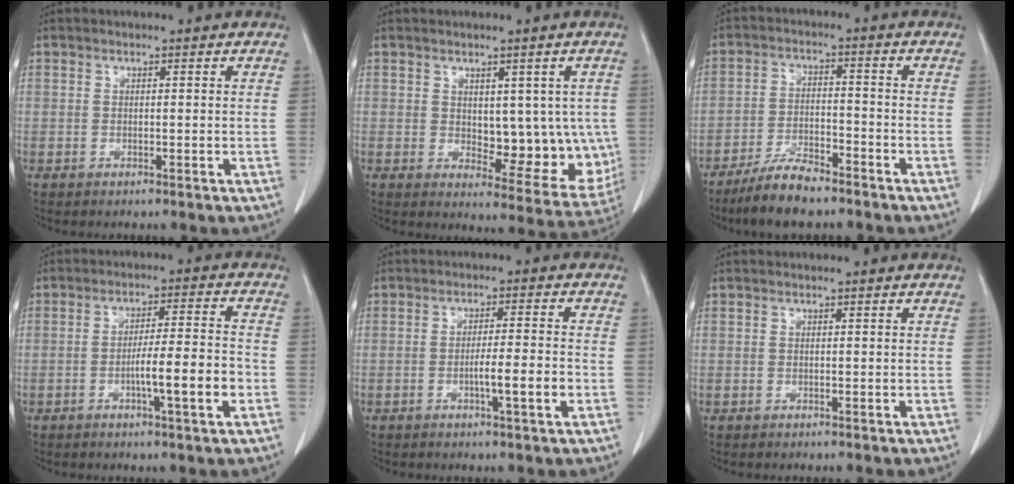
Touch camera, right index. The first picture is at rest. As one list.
[{"total": 10.3, "force": [0.4, 5.3, 8.8], "torque": [-0.092, -0.004, 0.022]}, {"total": 7.8, "force": [-6.4, 1.6, 4.2], "torque": [-0.081, -0.014, -0.117]}, {"total": 8.2, "force": [-2.7, 0.1, 7.8], "torque": [-0.123, 0.004, -0.045]}, {"total": 5.3, "force": [-1.7, -0.2, 5.0], "torque": [-0.077, -0.004, -0.027]}, {"total": 0.0}]